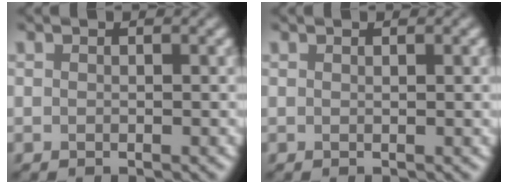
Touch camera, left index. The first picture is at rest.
{"total": 0.9, "force": [0.5, 0.2, 0.8], "torque": [-0.010, 0.002, 0.007]}